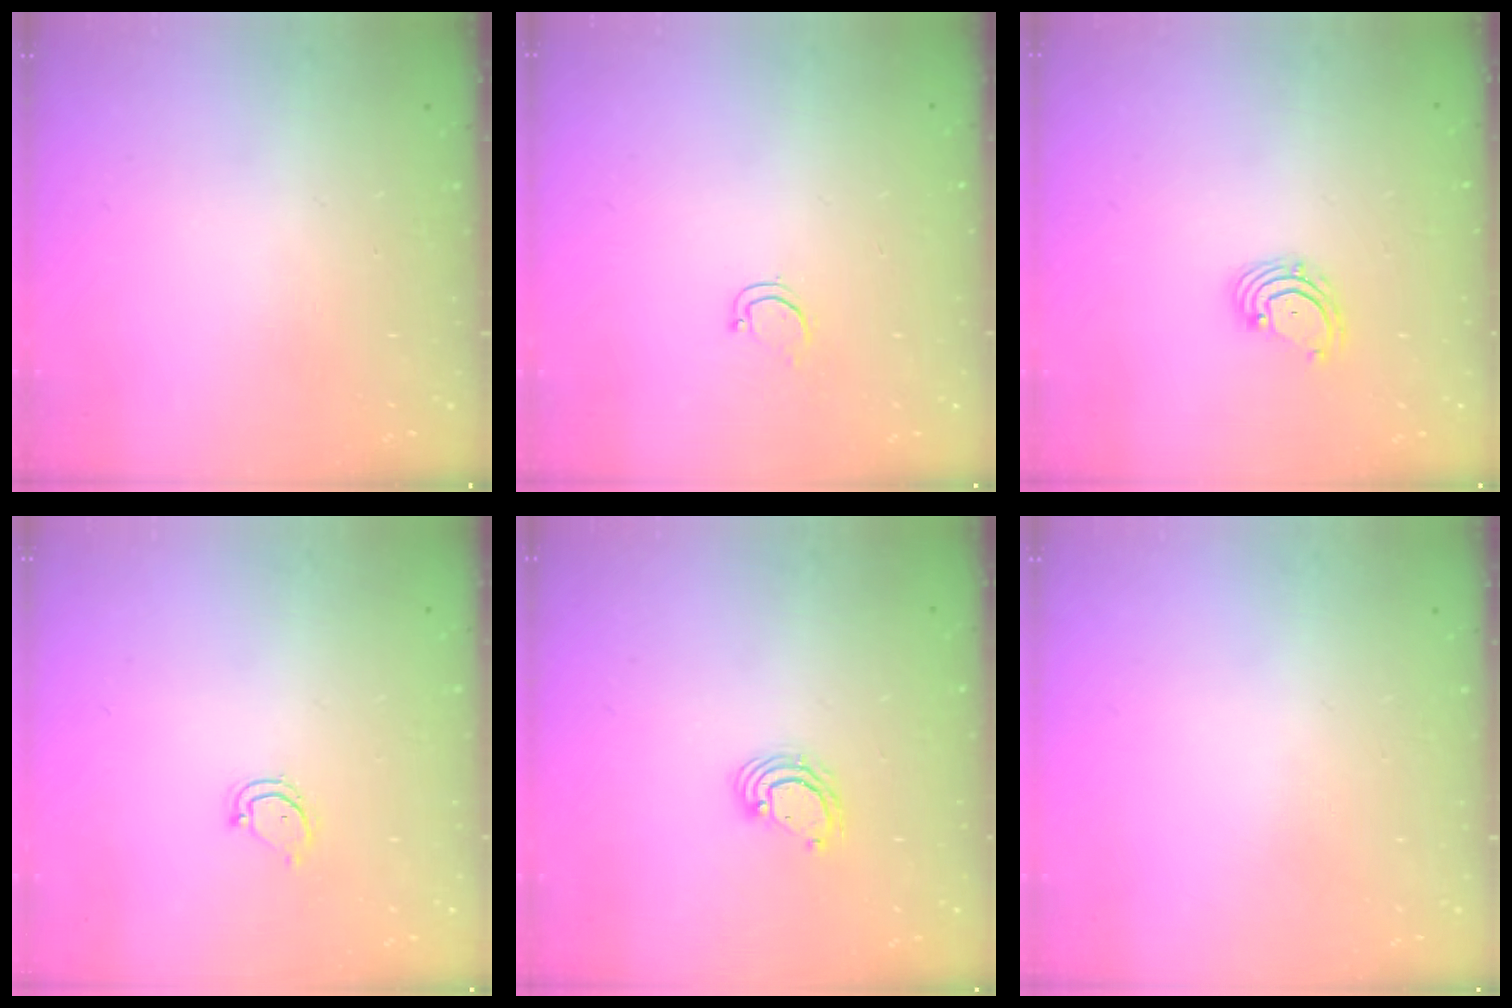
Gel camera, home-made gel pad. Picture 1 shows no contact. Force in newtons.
{"total": 2.8, "press": 2.8, "slide": 0.2}
{"total": 2.7, "press": 2.7, "slide": 0.6}
{"total": 3.6, "press": 3.6, "slide": 0.2}
{"total": 3.8, "press": 3.8, "slide": 0.1}
{"total": 0.0}